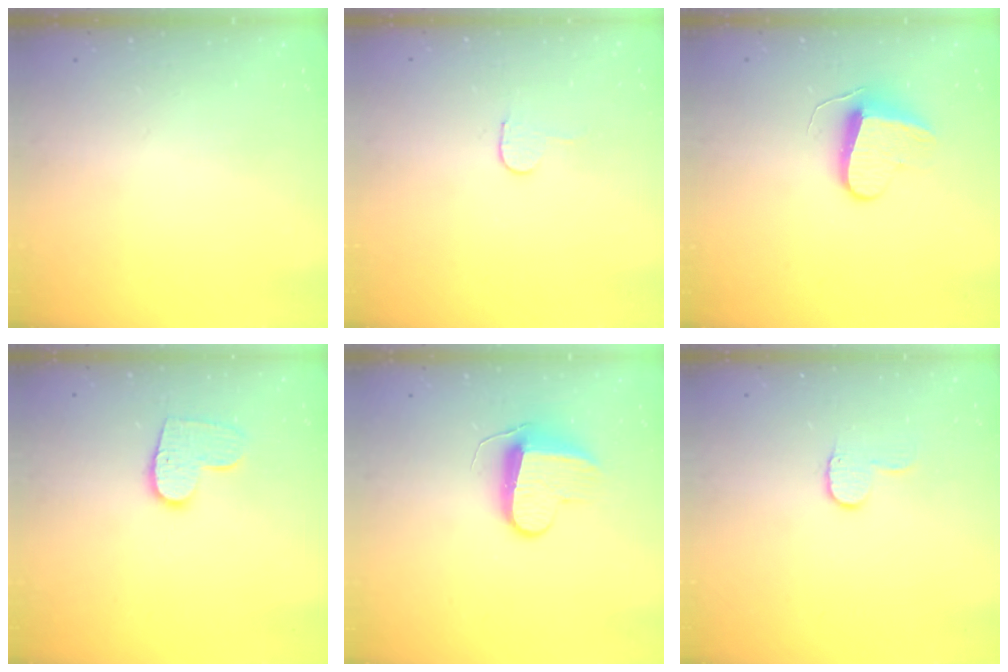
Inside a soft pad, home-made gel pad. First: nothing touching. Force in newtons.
{"total": 2.3, "press": 2.3, "slide": 0.2}
{"total": 8.9, "press": 8.9, "slide": 0.7}
{"total": 10.0, "press": 10.0, "slide": 0.6}
{"total": 9.1, "press": 9.1, "slide": 0.3}
{"total": 5.7, "press": 5.7, "slide": 0.5}